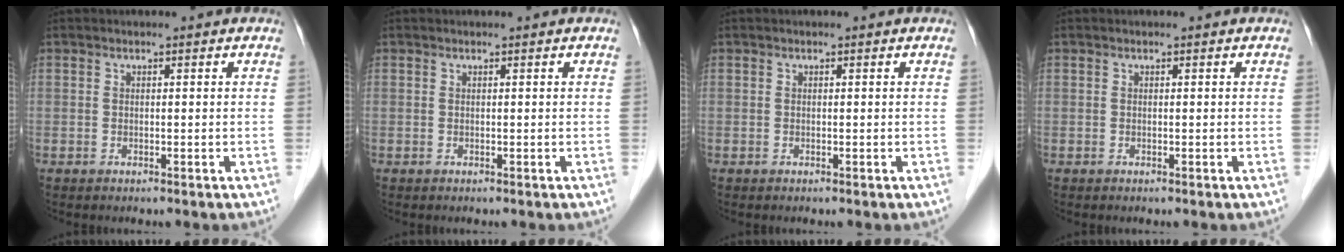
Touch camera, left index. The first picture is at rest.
{"total": 0.0}
{"total": 0.0}
{"total": 0.0}